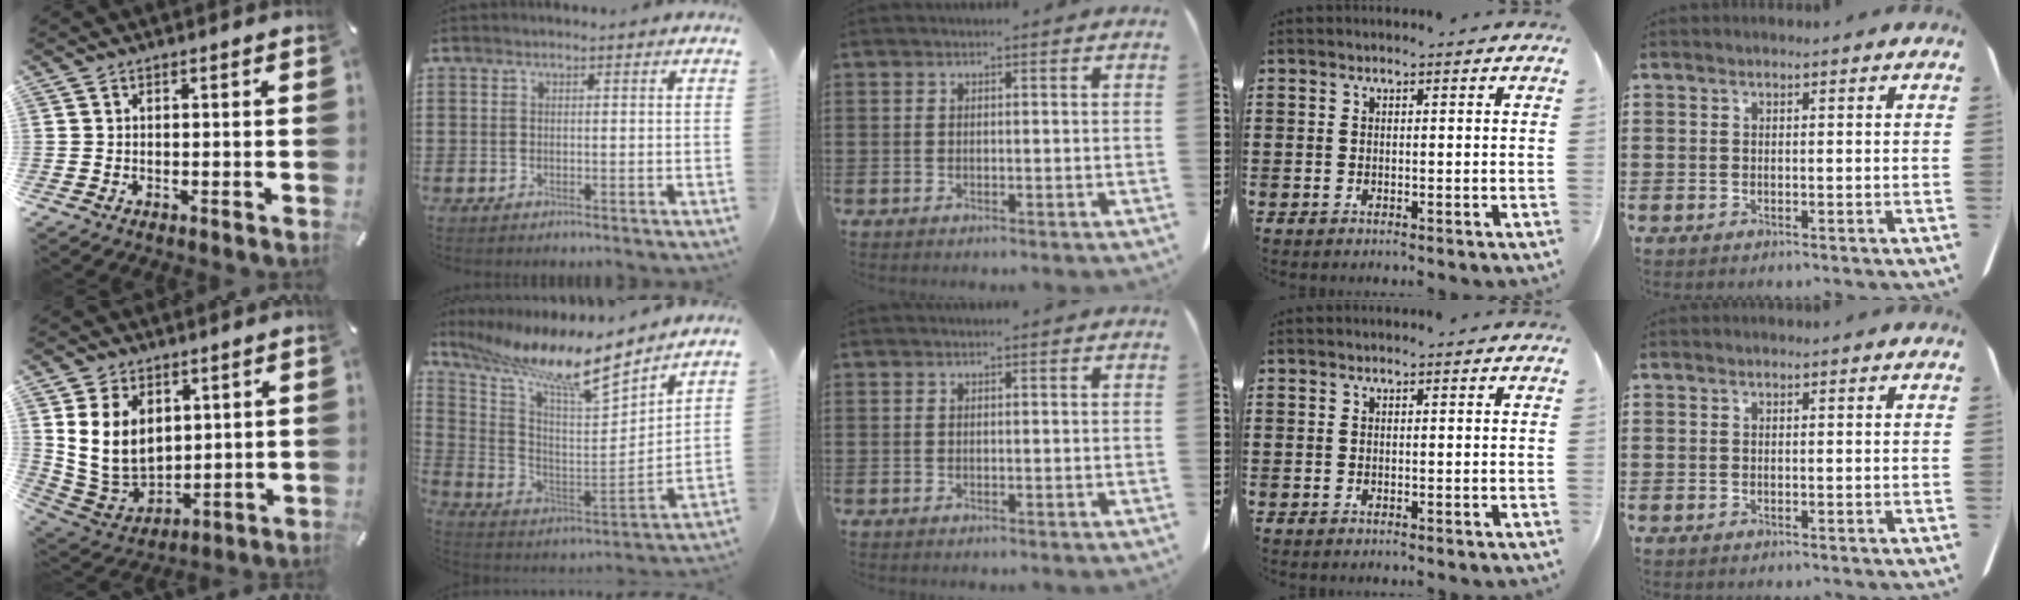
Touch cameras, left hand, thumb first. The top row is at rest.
{"thumb": {"total": 12.0, "force": [3.8, 9.7, 5.9], "torque": [-0.128, -0.021, 0.074]}, "index": {"total": 12.6, "force": [10.1, 2.0, 7.4], "torque": [-0.167, -0.066, 0.163]}}